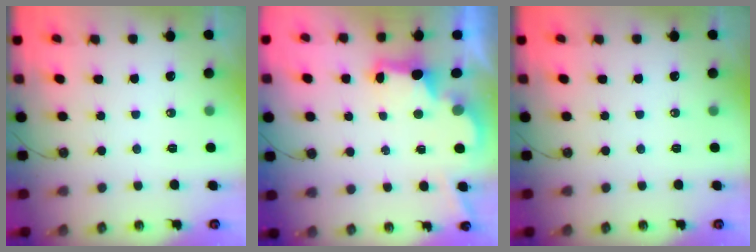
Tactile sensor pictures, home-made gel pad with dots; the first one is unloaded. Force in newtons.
{"total": 2.8, "press": 2.7, "slide": 0.9}
{"total": 0.0}